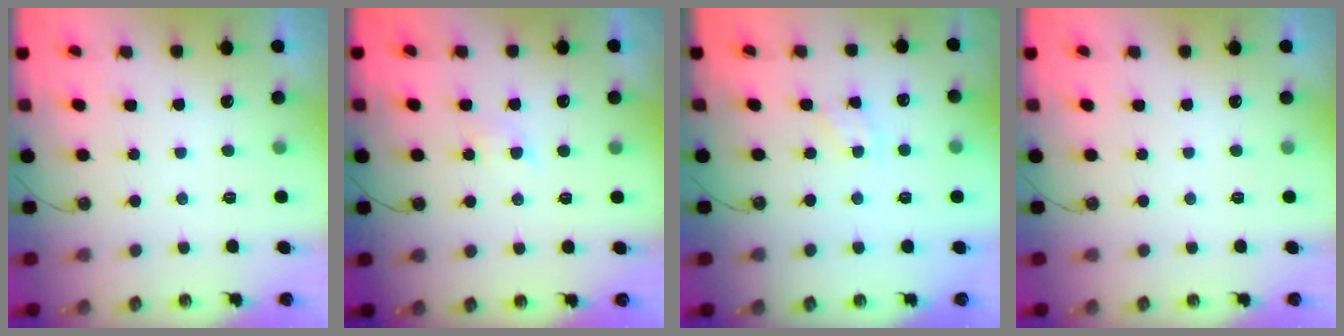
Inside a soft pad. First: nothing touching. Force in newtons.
{"total": 2.9, "press": 2.9, "slide": 0.5}
{"total": 2.2, "press": 2.2, "slide": 0.3}
{"total": 0.0}